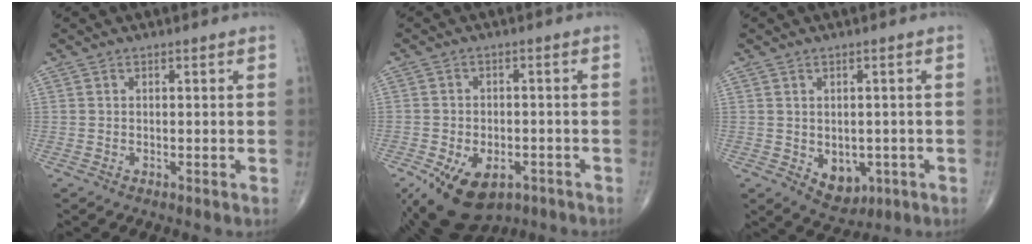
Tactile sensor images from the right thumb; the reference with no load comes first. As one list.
[{"total": 12.1, "force": [-6.2, 7.5, 7.1], "torque": [-0.118, 0.016, -0.086]}, {"total": 6.1, "force": [-1.4, 4.5, 3.9], "torque": [-0.029, 0.000, -0.002]}]